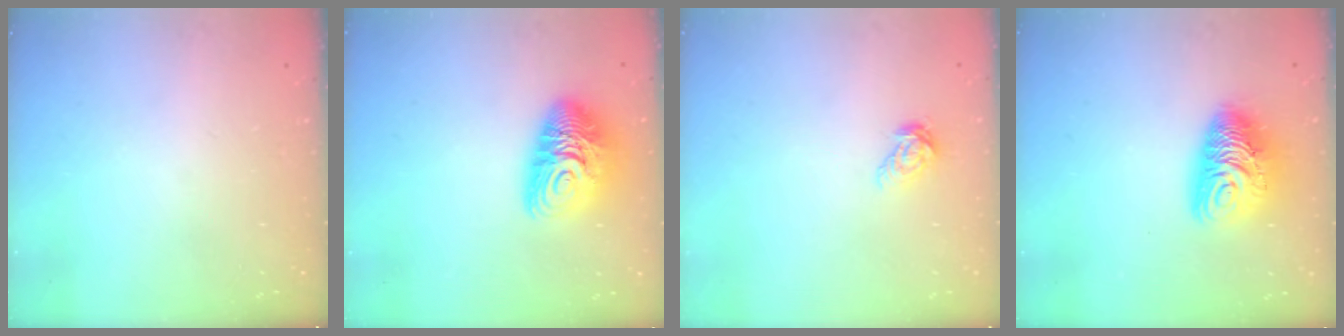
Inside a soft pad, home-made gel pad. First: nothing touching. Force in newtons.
{"total": 12.0, "press": 11.9, "slide": 1.1}
{"total": 7.0, "press": 7.0, "slide": 0.4}
{"total": 11.8, "press": 11.7, "slide": 1.2}